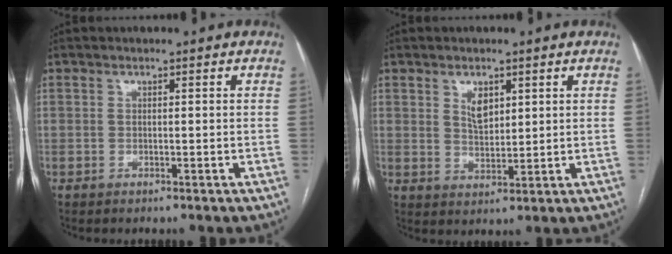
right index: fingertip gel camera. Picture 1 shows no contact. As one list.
[{"total": 3.8, "force": [1.8, 2.0, 2.6], "torque": [-0.050, -0.001, 0.039]}]